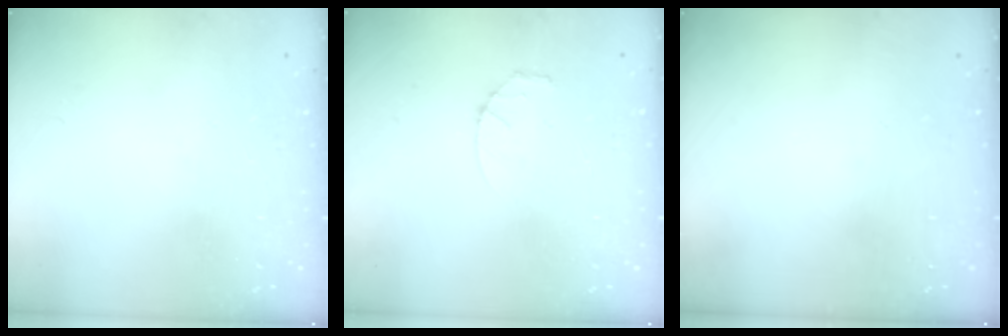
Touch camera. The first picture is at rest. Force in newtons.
{"total": 2.8, "press": 2.8, "slide": 0.4}
{"total": 0.0}